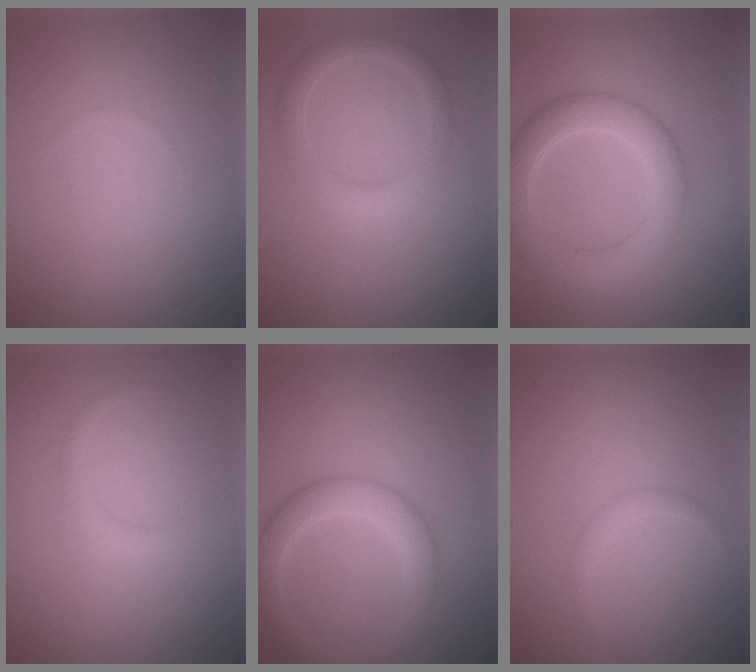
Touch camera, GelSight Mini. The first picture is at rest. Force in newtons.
{"total": 2.7, "press": 2.7, "slide": 0.2}
{"total": 5.1, "press": 5.1, "slide": 0.2}
{"total": 1.0, "press": 1.0, "slide": 0.0}
{"total": 4.0, "press": 4.0, "slide": 0.1}
{"total": 1.1, "press": 1.1, "slide": 0.1}